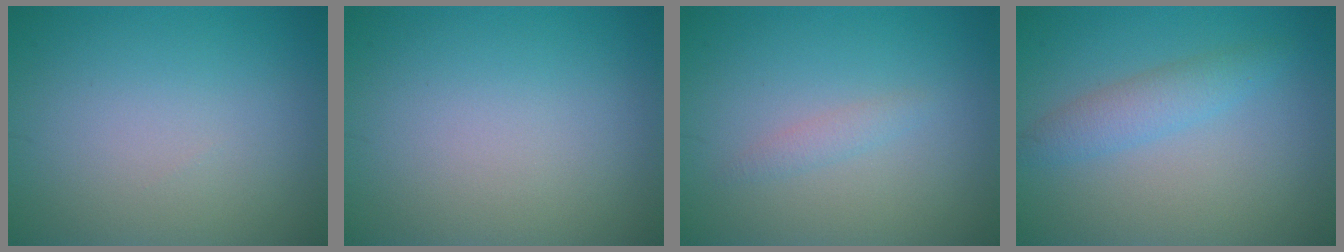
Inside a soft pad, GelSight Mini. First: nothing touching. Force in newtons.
{"total": 0.0}
{"total": 1.0, "press": 1.0, "slide": 0.1}
{"total": 2.5, "press": 2.5, "slide": 0.1}